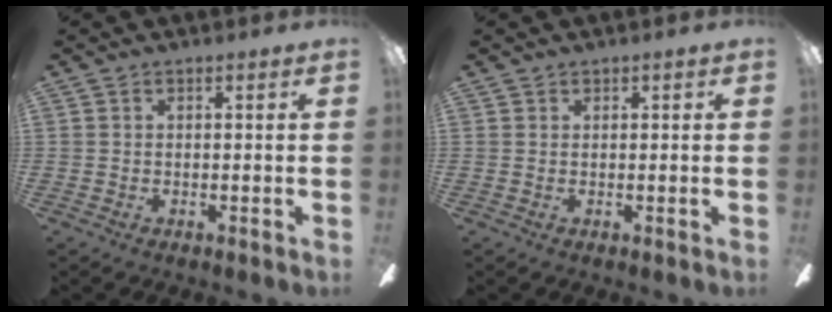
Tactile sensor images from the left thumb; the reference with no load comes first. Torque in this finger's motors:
{"motor_torque": [-0.01, 0.19, -0.43, 0.06, 0.00]}